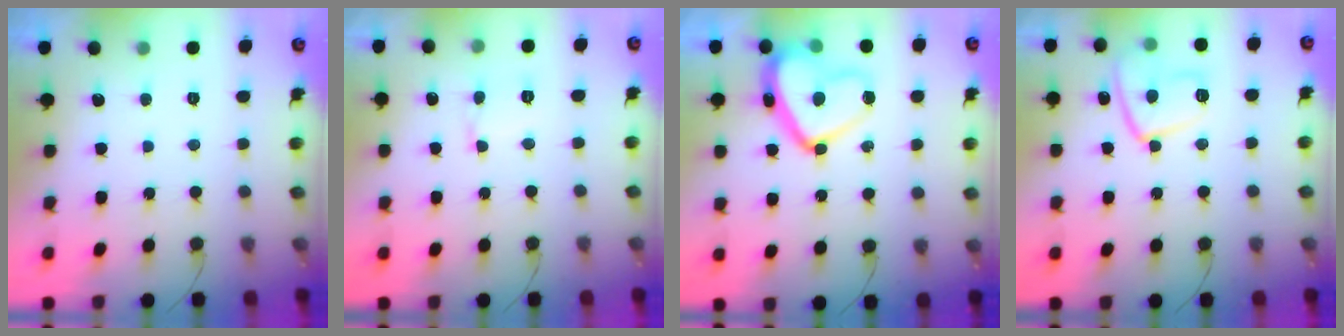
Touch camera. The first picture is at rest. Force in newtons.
{"total": 3.6, "press": 3.6, "slide": 0.4}
{"total": 16.2, "press": 16.1, "slide": 1.6}
{"total": 12.0, "press": 11.9, "slide": 1.2}